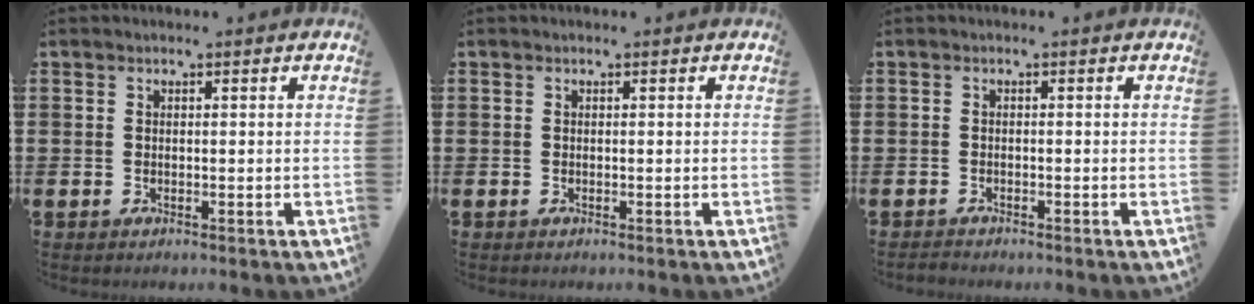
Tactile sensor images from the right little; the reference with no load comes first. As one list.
[{"total": 0.0}, {"total": 0.7, "force": [-0.7, 0.1, 0.1], "torque": [-0.004, -0.001, -0.014]}]